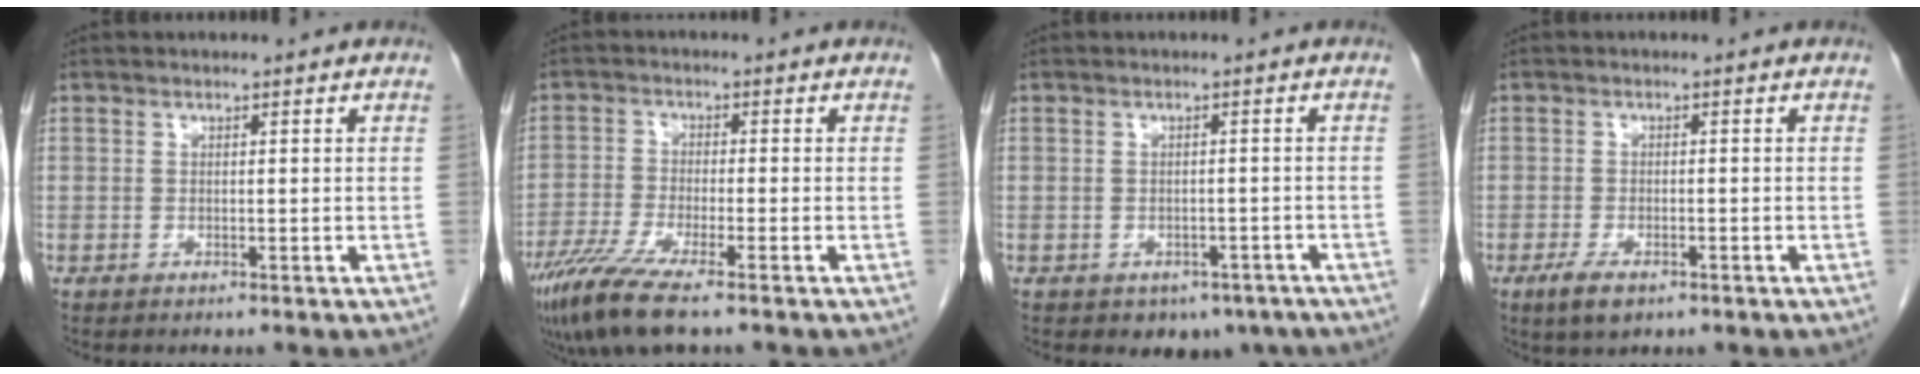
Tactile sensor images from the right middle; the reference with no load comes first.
{"total": 8.1, "force": [-5.6, 0.5, 5.8], "torque": [-0.113, -0.021, -0.105]}
{"total": 4.9, "force": [-3.4, 3.2, 1.4], "torque": [-0.005, 0.006, -0.039]}
{"total": 3.4, "force": [-2.0, 1.4, 2.4], "torque": [-0.050, -0.004, -0.031]}